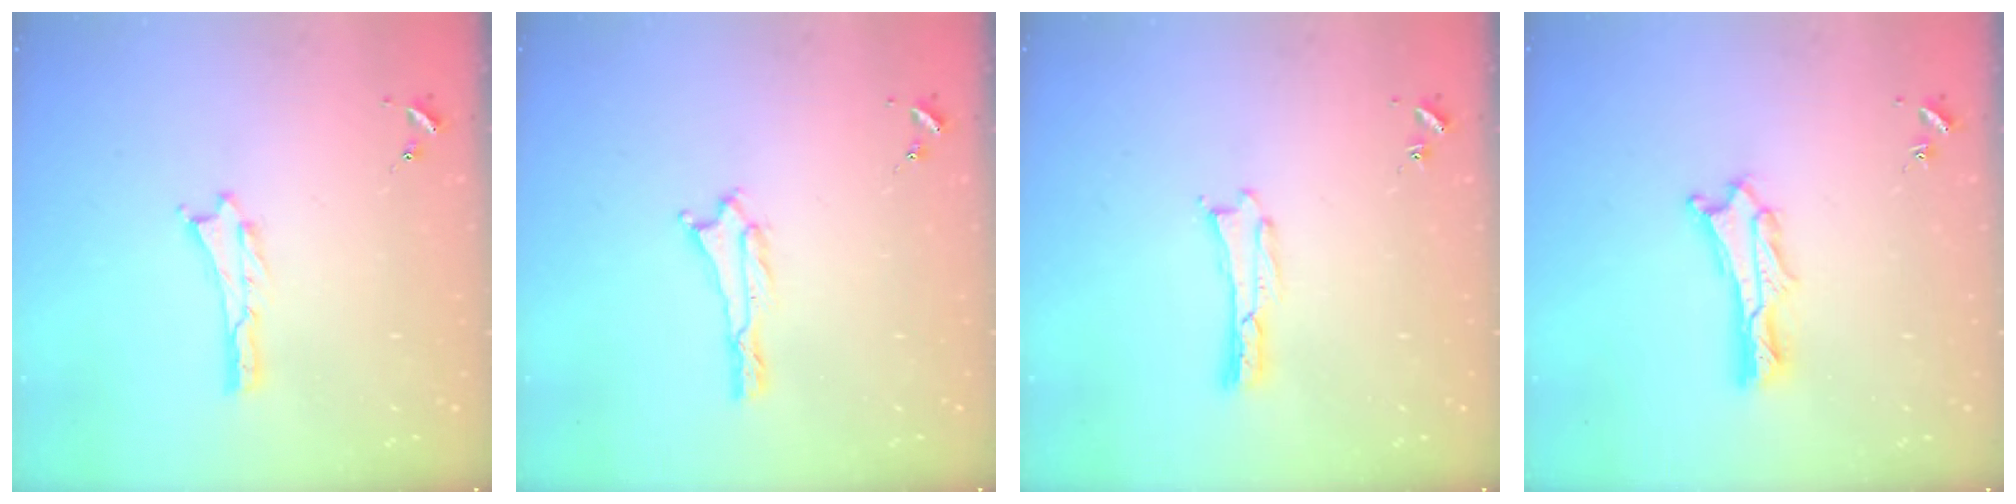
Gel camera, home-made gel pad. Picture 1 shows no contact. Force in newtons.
{"total": 0.0}
{"total": 0.0}
{"total": 1.9, "press": 1.9, "slide": 0.2}